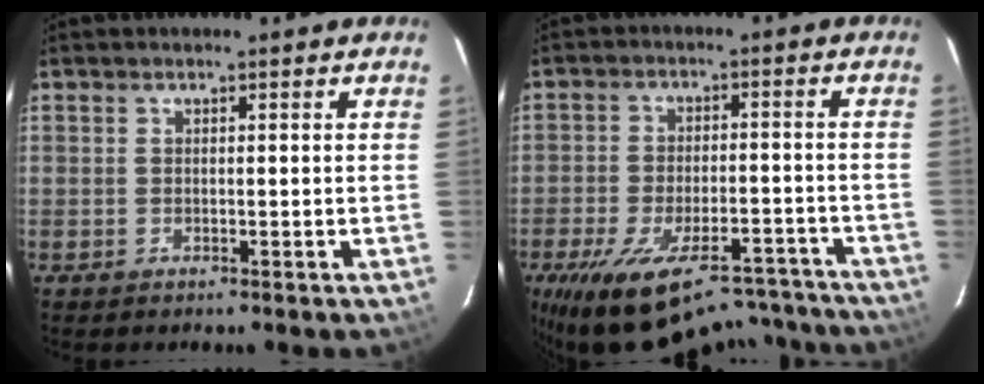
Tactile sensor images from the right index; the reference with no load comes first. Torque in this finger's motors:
{"motor_torque": [1.88, -0.26, 1.06, 0.21]}